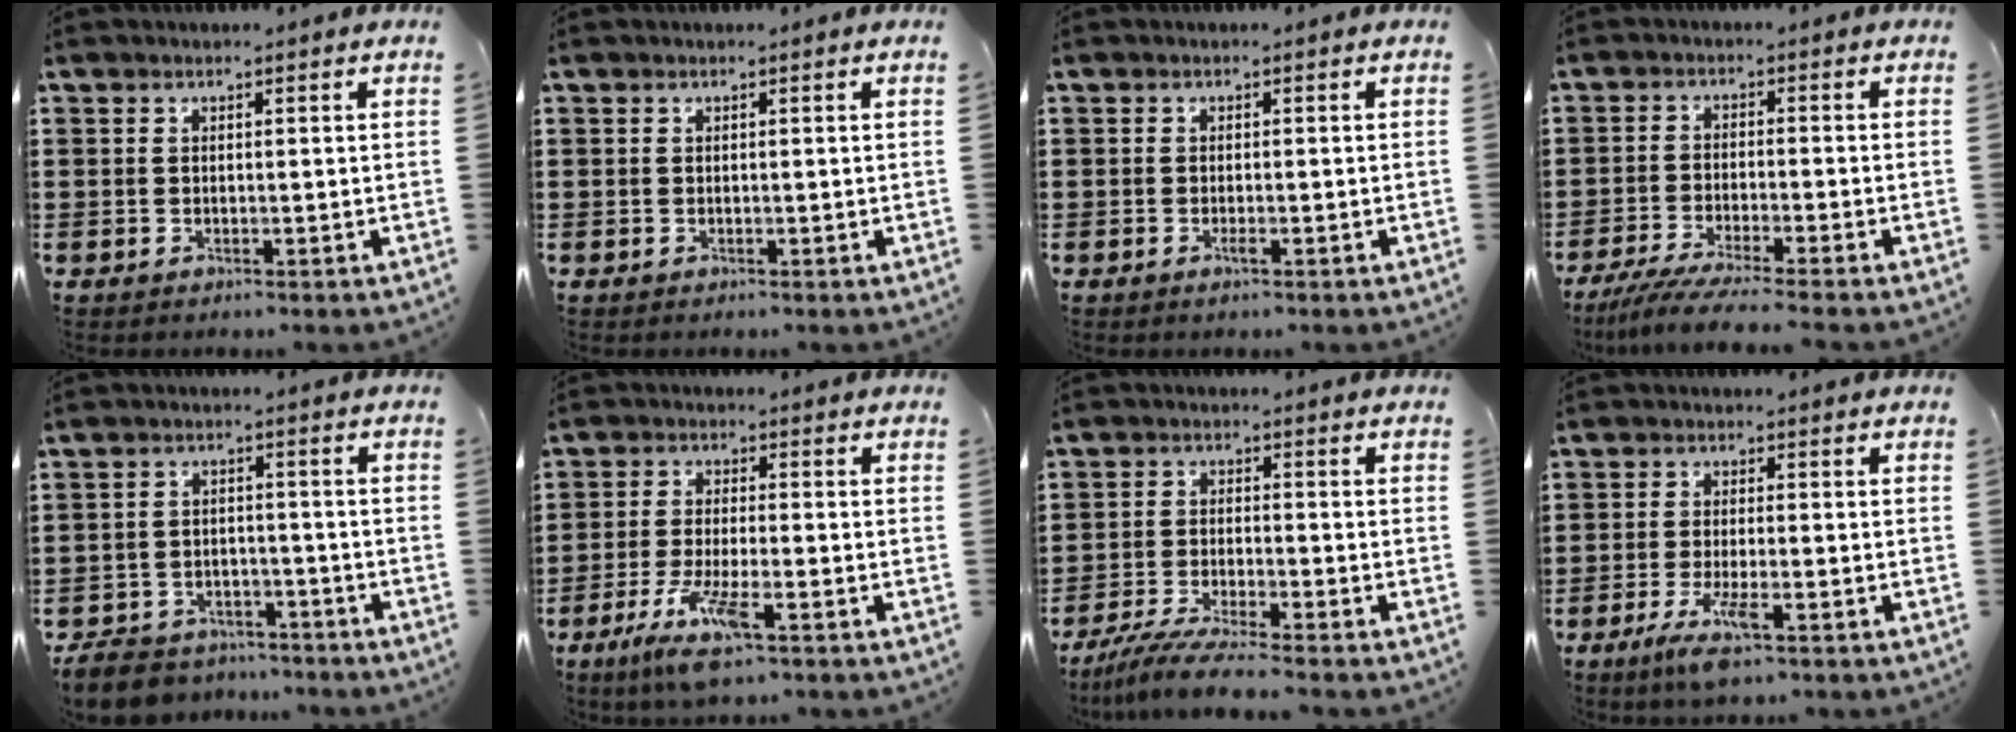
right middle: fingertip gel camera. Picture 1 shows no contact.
{"total": 0.0}
{"total": 1.0, "force": [-0.4, 0.1, 0.9], "torque": [-0.014, -0.003, -0.007]}
{"total": 4.7, "force": [-4.2, -0.4, 2.1], "torque": [-0.057, -0.023, -0.083]}
{"total": 5.8, "force": [-5.6, 1.4, 0.8], "torque": [-0.028, 0.009, -0.113]}
{"total": 7.7, "force": [-4.6, 1.1, 6.0], "torque": [-0.133, -0.018, -0.088]}
{"total": 5.7, "force": [-5.2, -0.3, 2.3], "torque": [-0.058, -0.021, -0.100]}
{"total": 5.3, "force": [-2.8, 0.7, 4.5], "torque": [-0.098, -0.015, -0.052]}